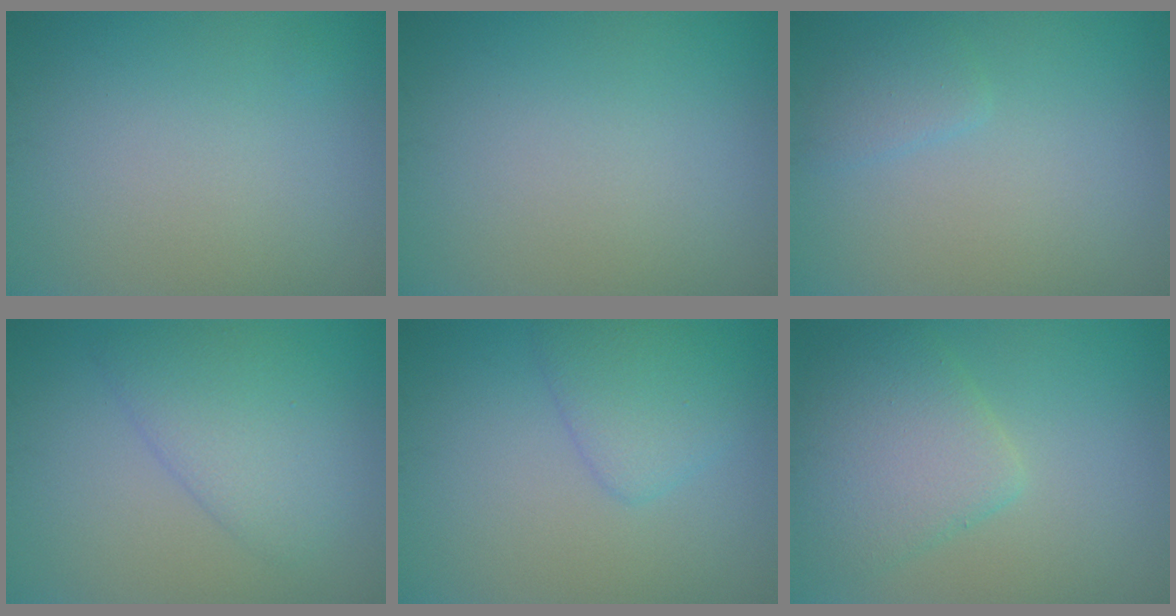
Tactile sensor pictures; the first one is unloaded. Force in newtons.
{"total": 0.0}
{"total": 1.4, "press": 1.4, "slide": 0.2}
{"total": 3.6, "press": 3.6, "slide": 0.3}
{"total": 2.7, "press": 2.7, "slide": 0.0}
{"total": 4.9, "press": 4.8, "slide": 0.3}